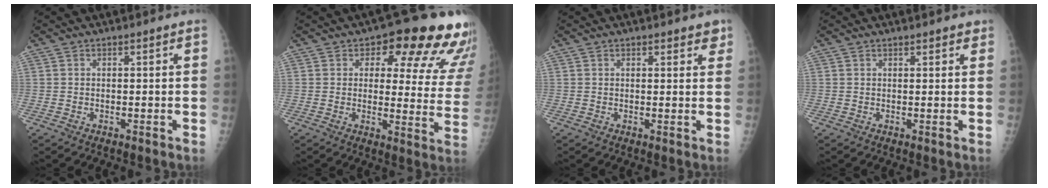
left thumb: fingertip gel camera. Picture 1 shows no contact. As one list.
[{"total": 17.9, "force": [11.5, 7.4, 11.5], "torque": [-0.084, -0.061, 0.121]}, {"total": 3.1, "force": [2.2, 1.3, 1.7], "torque": [0.000, -0.008, 0.024]}, {"total": 2.0, "force": [1.6, 0.7, 1.0], "torque": [-0.002, -0.003, 0.017]}]